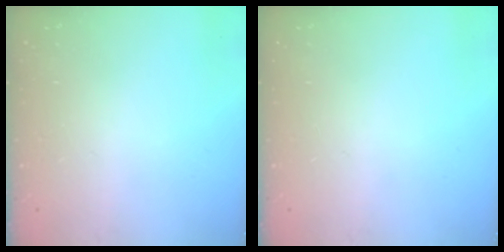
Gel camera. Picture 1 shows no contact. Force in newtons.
{"total": 0.0}